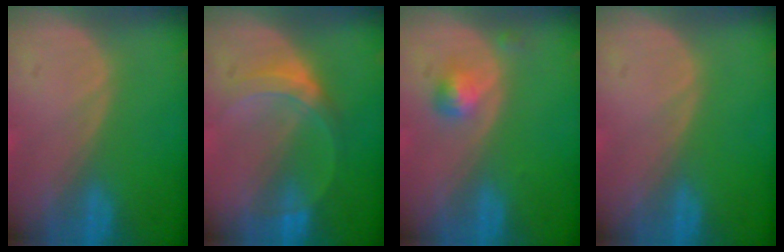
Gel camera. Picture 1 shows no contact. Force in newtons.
{"total": 5.1, "press": 4.8, "slide": 1.7}
{"total": 2.4, "press": 2.4, "slide": 0.2}
{"total": 0.0}